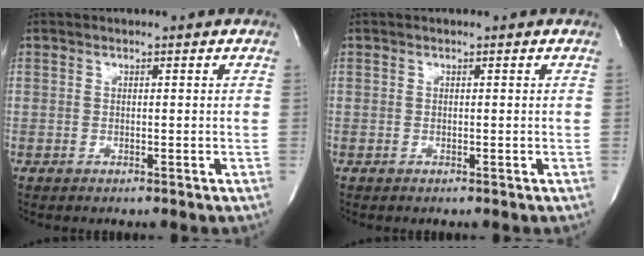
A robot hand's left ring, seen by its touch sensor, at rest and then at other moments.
{"total": 0.0}